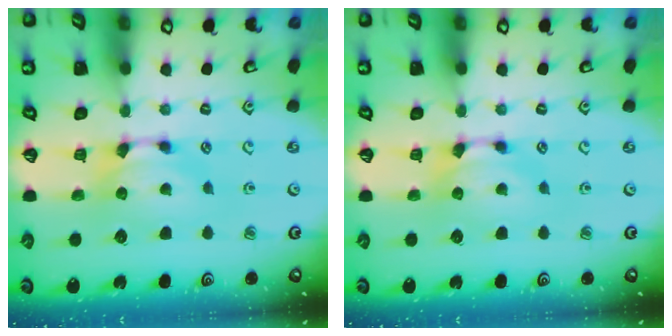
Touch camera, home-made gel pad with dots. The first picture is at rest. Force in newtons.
{"total": 0.0}